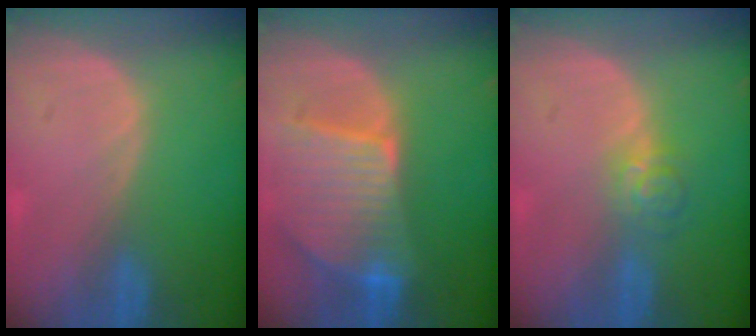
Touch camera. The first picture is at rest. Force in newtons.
{"total": 9.6, "press": 8.4, "slide": 4.6}
{"total": 3.7, "press": 3.5, "slide": 1.4}